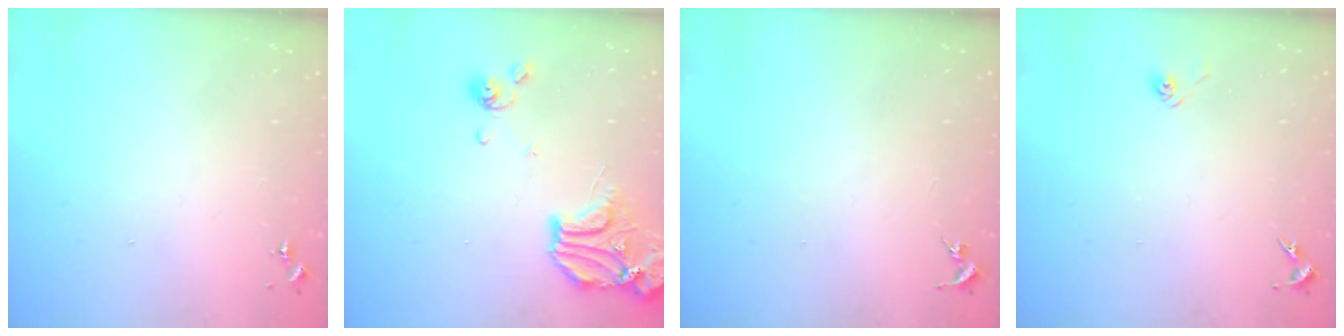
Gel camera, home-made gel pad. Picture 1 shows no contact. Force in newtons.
{"total": 14.9, "press": 14.7, "slide": 2.2}
{"total": 0.0}
{"total": 2.9, "press": 2.5, "slide": 1.5}